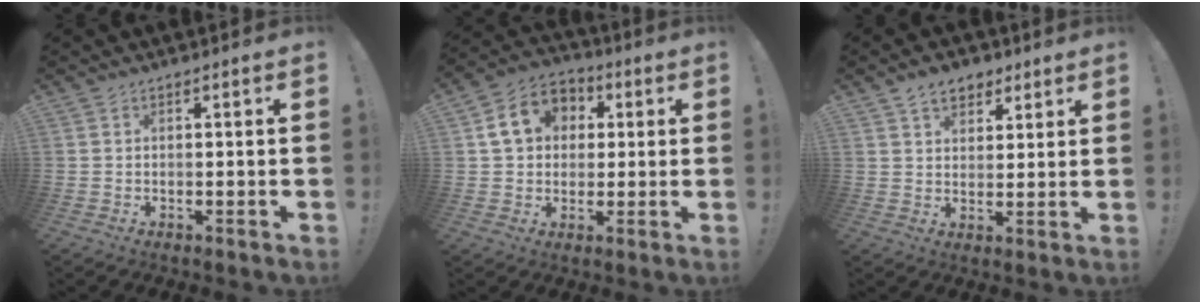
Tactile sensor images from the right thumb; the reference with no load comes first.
{"total": 12.6, "force": [3.3, 10.5, 6.2], "torque": [-0.084, 0.005, 0.069]}
{"total": 7.3, "force": [4.4, 5.1, 2.9], "torque": [-0.042, -0.016, 0.083]}